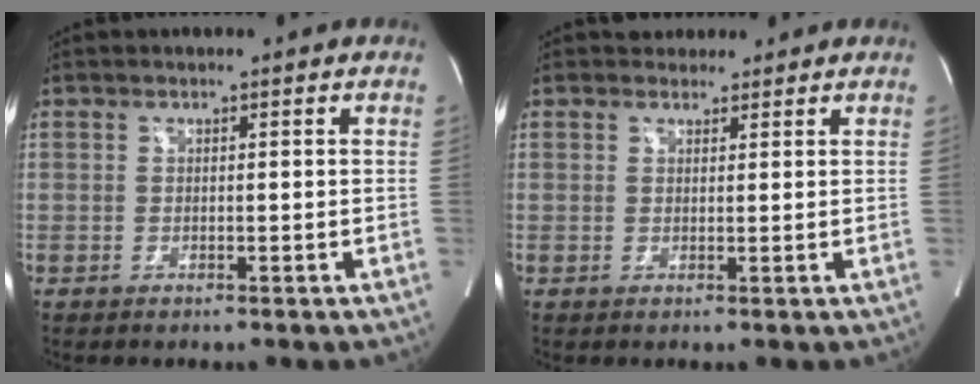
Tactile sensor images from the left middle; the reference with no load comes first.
{"total": 1.8, "force": [1.5, 1.0, -0.1], "torque": [0.000, 0.012, 0.021]}